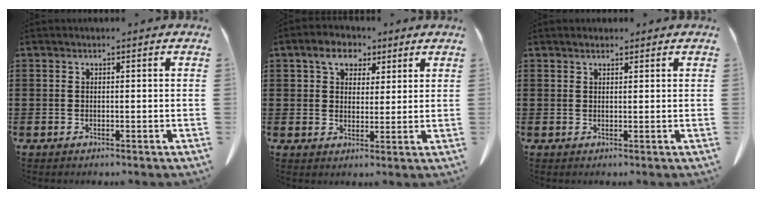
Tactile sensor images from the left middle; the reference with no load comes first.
{"total": 5.3, "force": [3.2, 3.7, 2.2], "torque": [-0.055, 0.013, 0.056]}
{"total": 1.1, "force": [1.0, 0.2, 0.3], "torque": [-0.008, 0.000, 0.021]}